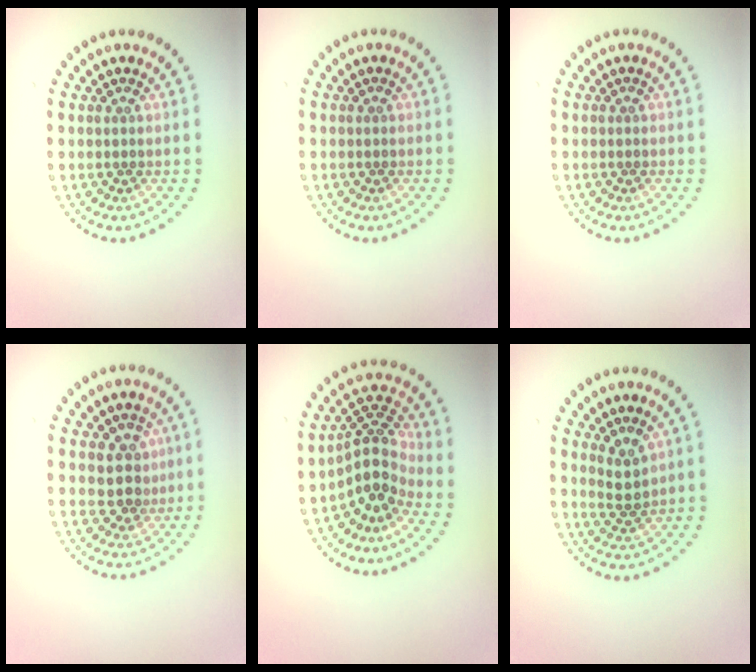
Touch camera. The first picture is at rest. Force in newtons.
{"total": 0.0}
{"total": 0.0}
{"total": 2.6, "press": 2.2, "slide": 1.4}
{"total": 3.9, "press": 2.8, "slide": 2.8}
{"total": 1.7, "press": 1.5, "slide": 0.9}